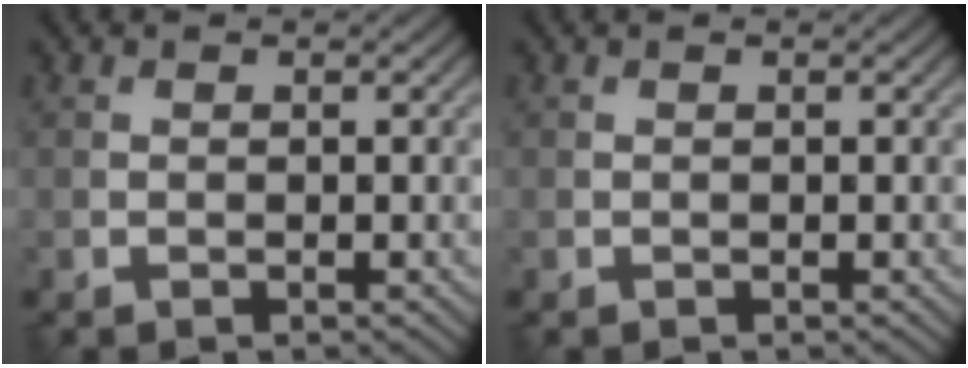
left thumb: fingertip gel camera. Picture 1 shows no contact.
{"total": 0.0}